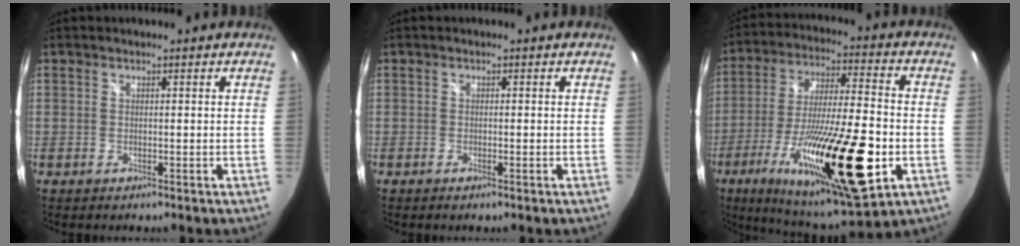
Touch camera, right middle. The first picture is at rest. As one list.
[{"total": 0.7, "force": [-0.5, -0.1, 0.6], "torque": [-0.008, 0.000, -0.010]}, {"total": 28.1, "force": [-10.2, 6.9, 25.3], "torque": [-0.446, -0.050, -0.161]}]